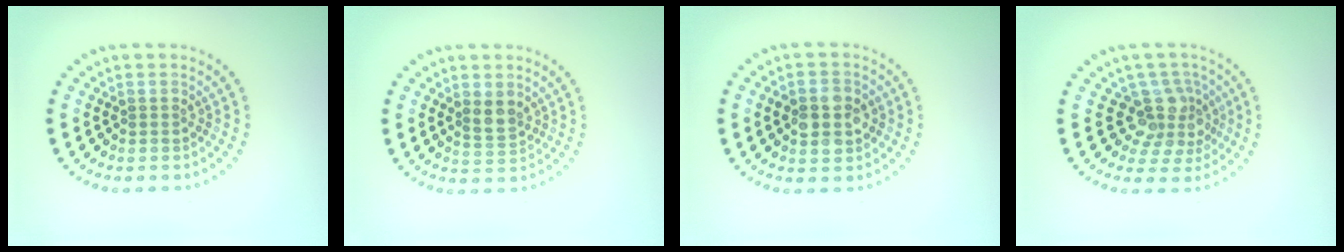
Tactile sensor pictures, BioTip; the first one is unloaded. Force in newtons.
{"total": 2.0, "press": 1.7, "slide": 1.0}
{"total": 4.0, "press": 4.0, "slide": 0.1}
{"total": 3.8, "press": 2.9, "slide": 2.5}